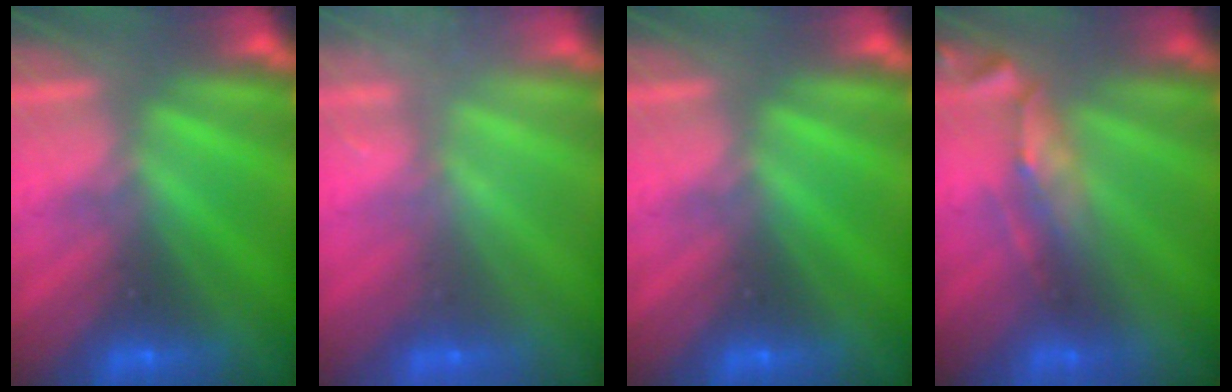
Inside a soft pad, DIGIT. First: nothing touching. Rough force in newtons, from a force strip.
{"total": 2.5}
{"total": 0.0}
{"total": 2.8}